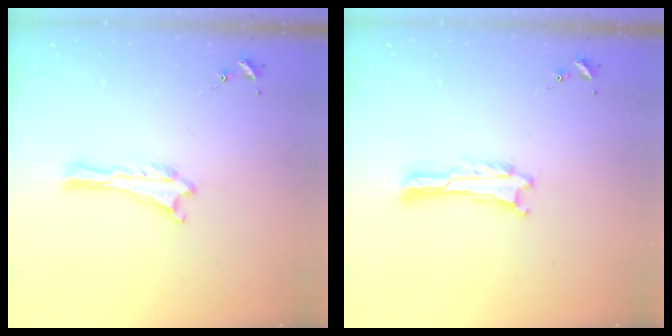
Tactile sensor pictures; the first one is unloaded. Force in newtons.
{"total": 0.0}